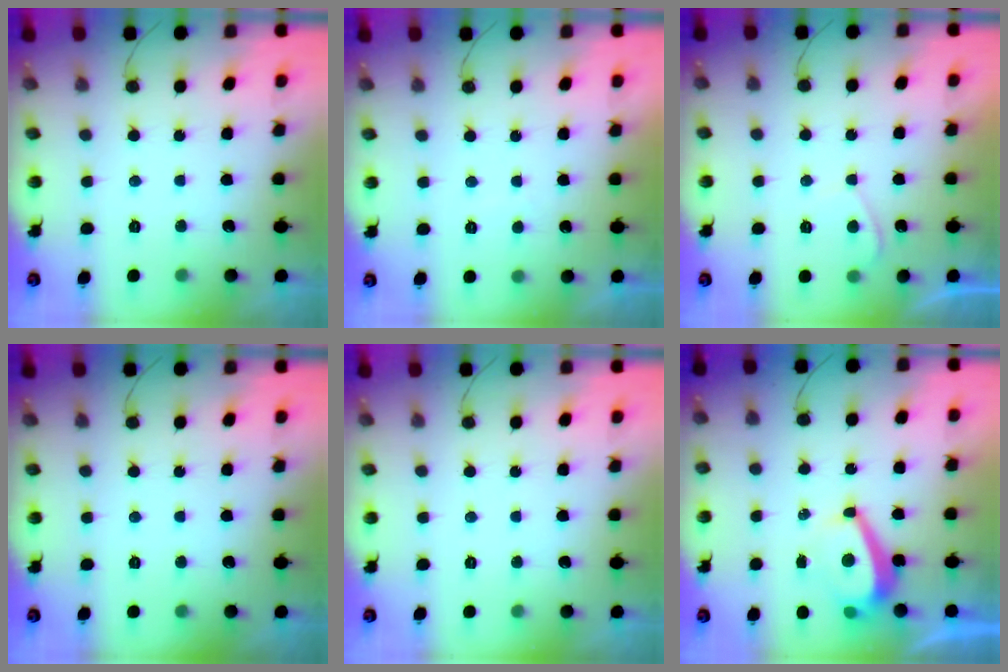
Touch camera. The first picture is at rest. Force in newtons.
{"total": 0.5, "press": 0.3, "slide": 0.5}
{"total": 2.3, "press": 2.2, "slide": 0.4}
{"total": 0.0}
{"total": 0.0}
{"total": 6.8, "press": 6.7, "slide": 0.7}